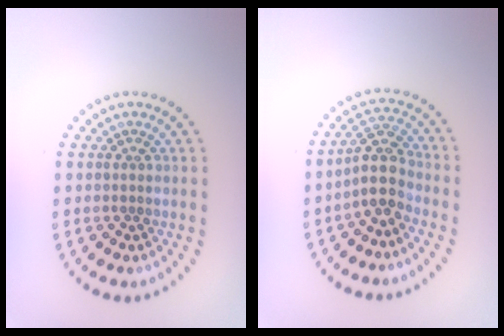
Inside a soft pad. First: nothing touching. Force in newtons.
{"total": 3.5, "press": 2.9, "slide": 2.1}